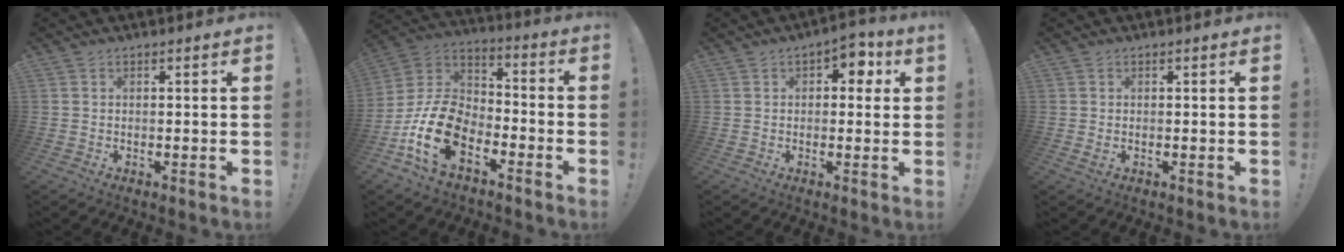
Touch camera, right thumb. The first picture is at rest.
{"total": 18.5, "force": [-9.0, 11.1, 11.7], "torque": [-0.244, 0.049, -0.151]}
{"total": 5.0, "force": [1.7, 3.0, 3.6], "torque": [-0.033, -0.006, 0.022]}
{"total": 0.6, "force": [0.4, 0.3, 0.4], "torque": [-0.001, -0.002, 0.005]}